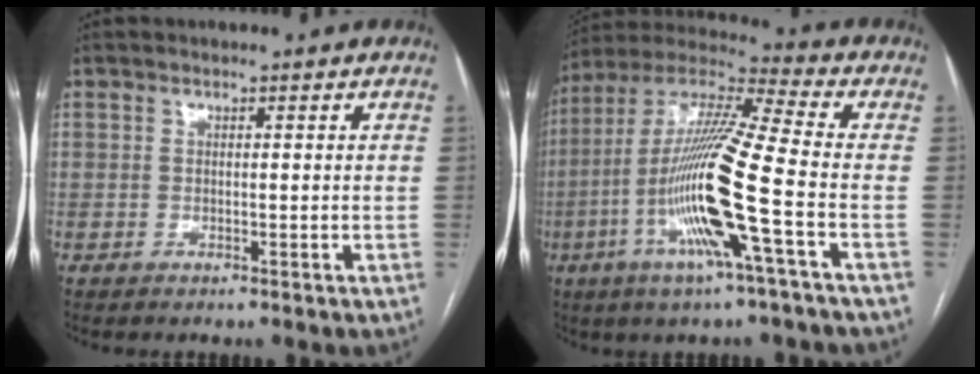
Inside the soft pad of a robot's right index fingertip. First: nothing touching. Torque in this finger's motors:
{"motor_torque": [2.14, 0.00, 1.05, 0.21]}